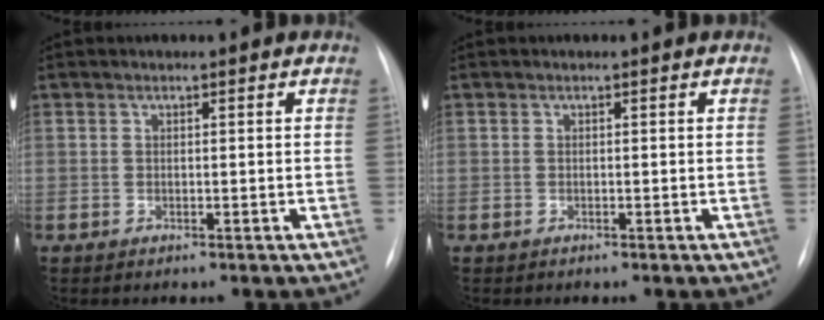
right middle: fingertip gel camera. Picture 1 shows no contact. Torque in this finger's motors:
{"motor_torque": [0.25, -0.28, 0.01, 0.01]}